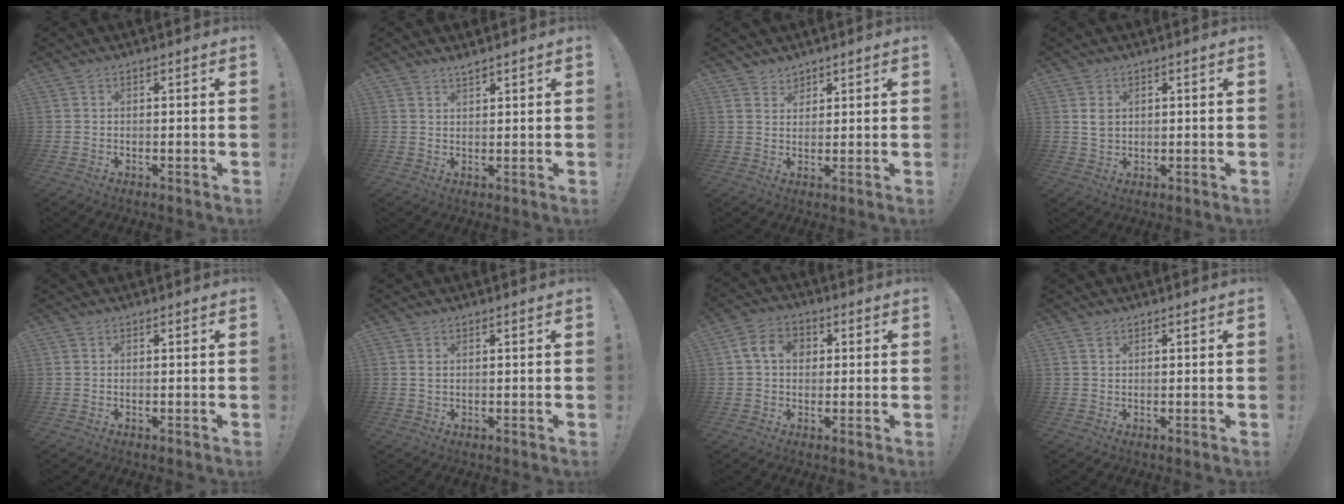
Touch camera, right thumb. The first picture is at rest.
{"total": 2.2, "force": [2.1, 0.4, 0.7], "torque": [-0.007, -0.011, 0.036]}
{"total": 3.2, "force": [2.6, 1.8, 0.1], "torque": [-0.002, -0.018, 0.048]}
{"total": 3.3, "force": [1.2, 2.4, 1.9], "torque": [-0.023, -0.001, 0.022]}
{"total": 0.0}
{"total": 1.1, "force": [0.6, 0.5, 0.8], "torque": [-0.017, 0.003, 0.010]}
{"total": 8.6, "force": [1.7, 6.4, 5.6], "torque": [-0.094, 0.012, 0.031]}
{"total": 0.8, "force": [0.5, 0.6, 0.2], "torque": [0.000, -0.002, 0.009]}